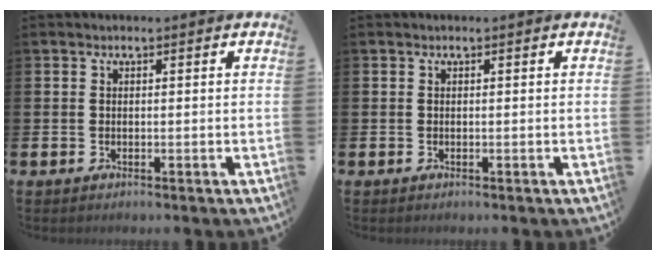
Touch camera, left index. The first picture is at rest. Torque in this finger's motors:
{"motor_torque": [0.00, 0.00, 0.00, 0.00]}